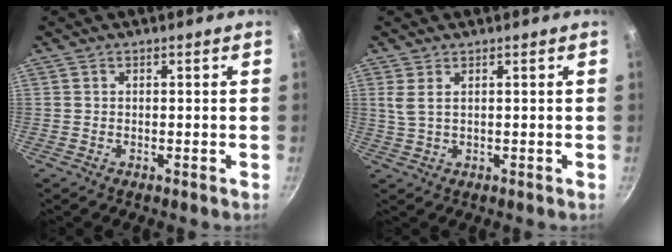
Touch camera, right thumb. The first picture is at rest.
{"total": 2.6, "force": [1.0, 0.9, 2.2], "torque": [-0.050, -0.002, 0.021]}